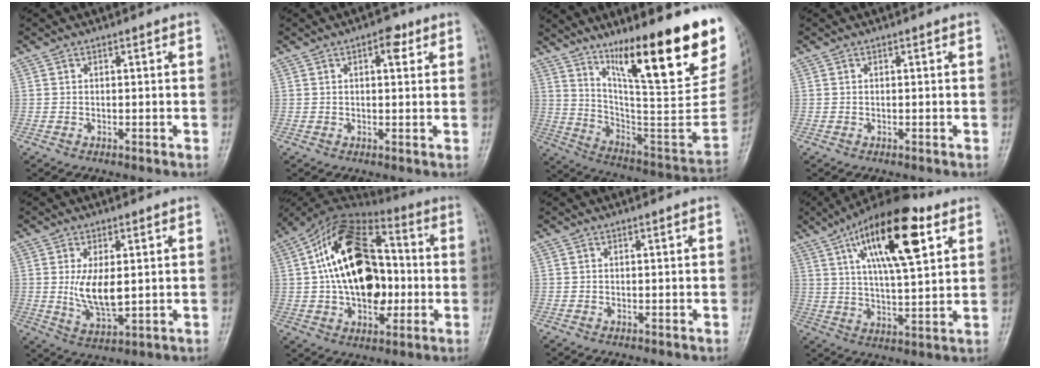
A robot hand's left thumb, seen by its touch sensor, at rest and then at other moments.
{"total": 3.7, "force": [1.6, 1.8, 2.8], "torque": [-0.024, -0.001, 0.017]}
{"total": 28.3, "force": [16.4, 6.1, 22.3], "torque": [-0.294, -0.070, 0.269]}
{"total": 0.0}
{"total": 7.8, "force": [0.7, 3.5, 7.0], "torque": [-0.125, -0.018, 0.022]}
{"total": 22.6, "force": [0.7, 14.1, 17.7], "torque": [-0.278, 0.028, 0.011]}
{"total": 0.0}
{"total": 19.7, "force": [8.6, 6.9, 16.4], "torque": [-0.248, -0.017, 0.139]}